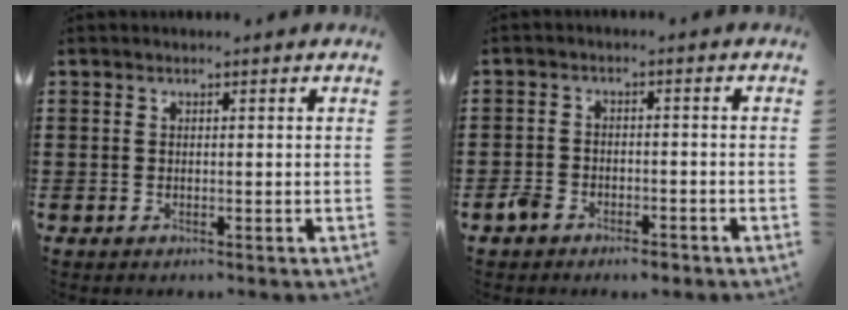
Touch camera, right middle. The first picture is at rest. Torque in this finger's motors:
{"motor_torque": [0.12, -0.06, 0.06, 0.02]}